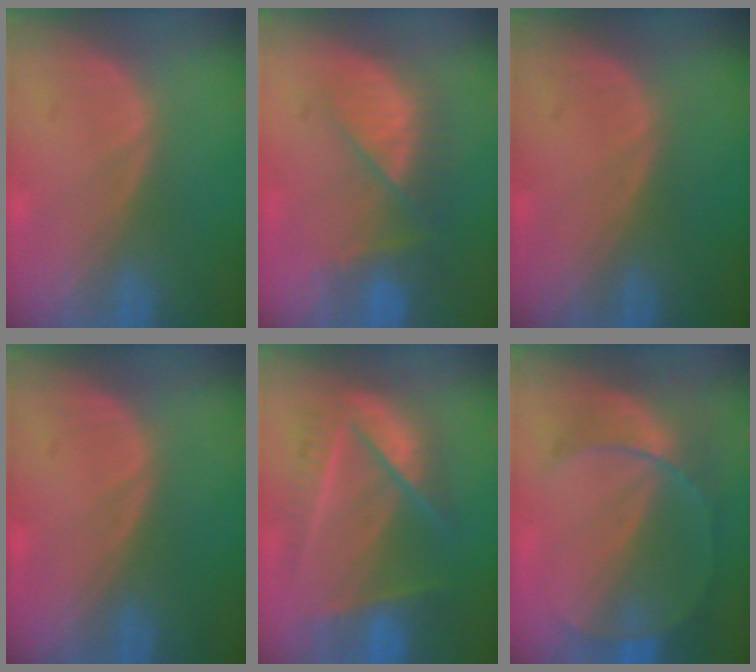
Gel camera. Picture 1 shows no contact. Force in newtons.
{"total": 7.1, "press": 6.7, "slide": 2.4}
{"total": 0.0}
{"total": 0.0}
{"total": 8.6, "press": 8.0, "slide": 3.1}
{"total": 7.6, "press": 6.7, "slide": 3.6}